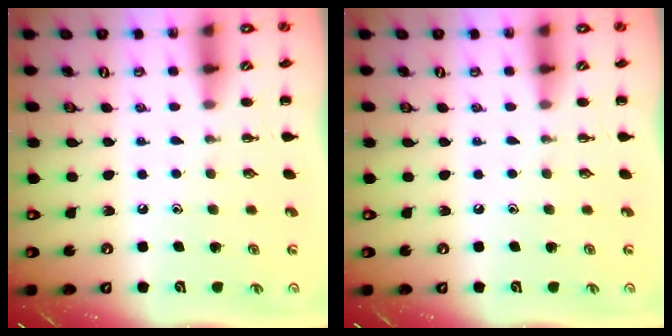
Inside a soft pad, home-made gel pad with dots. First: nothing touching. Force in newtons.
{"total": 0.0}